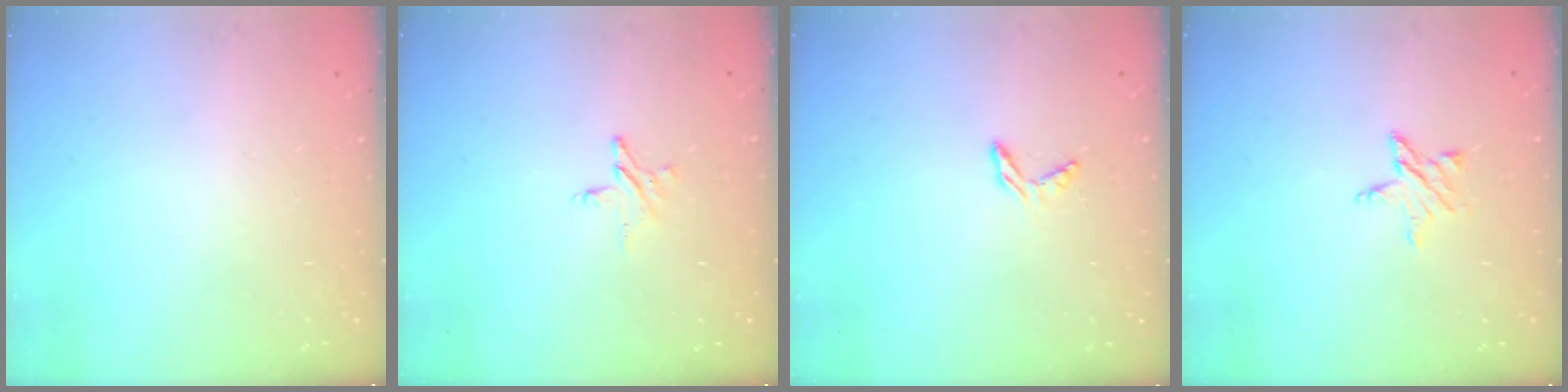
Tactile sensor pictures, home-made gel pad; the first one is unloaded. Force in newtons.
{"total": 3.8, "press": 3.8, "slide": 0.3}
{"total": 4.6, "press": 4.6, "slide": 0.3}
{"total": 5.6, "press": 5.6, "slide": 0.5}